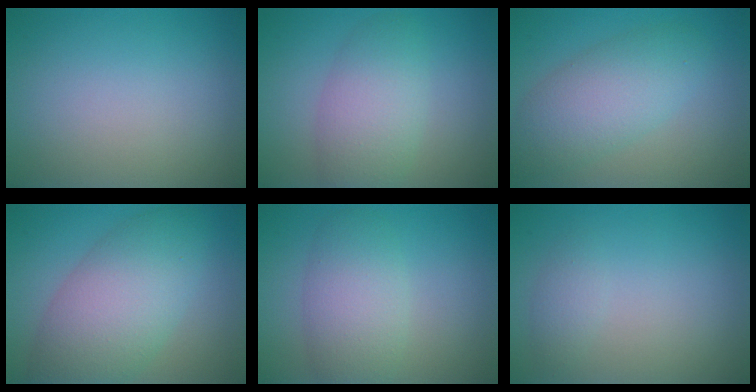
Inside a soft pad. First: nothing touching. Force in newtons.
{"total": 4.9, "press": 4.9, "slide": 0.2}
{"total": 5.3, "press": 5.3, "slide": 0.3}
{"total": 7.9, "press": 7.9, "slide": 0.2}
{"total": 4.6, "press": 4.6, "slide": 0.1}
{"total": 1.1, "press": 1.1, "slide": 0.1}